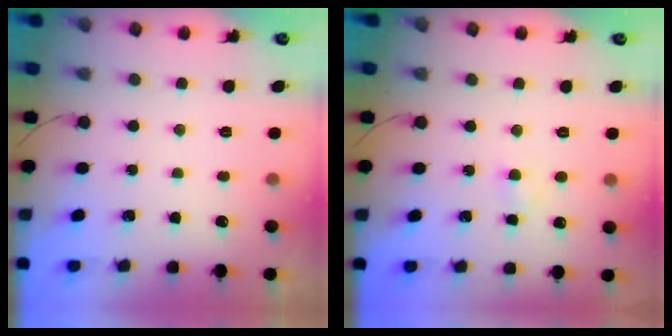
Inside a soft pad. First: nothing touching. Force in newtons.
{"total": 1.8, "press": 1.5, "slide": 0.9}